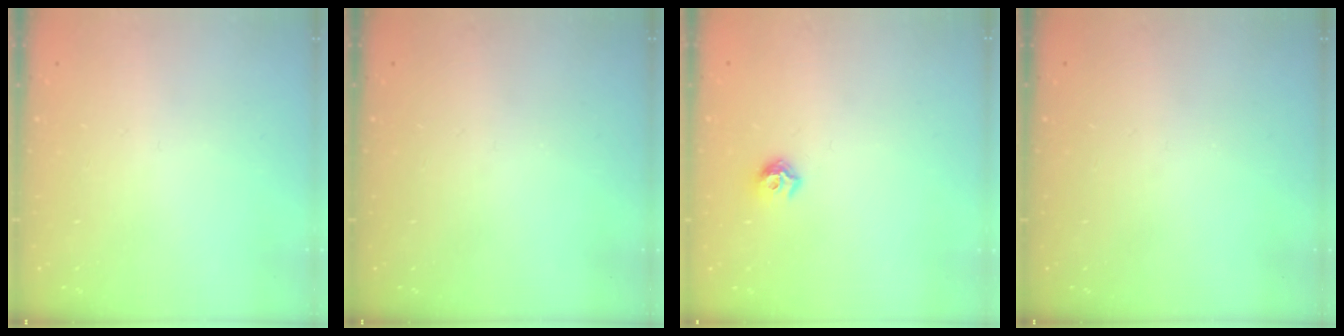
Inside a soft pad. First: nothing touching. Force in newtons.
{"total": 0.0}
{"total": 6.9, "press": 6.8, "slide": 0.9}
{"total": 0.0}